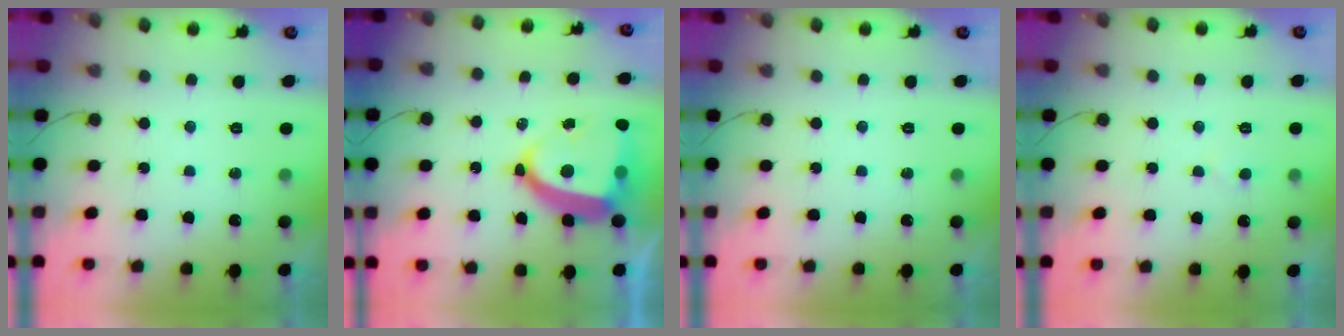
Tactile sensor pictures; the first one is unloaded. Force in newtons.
{"total": 14.4, "press": 14.3, "slide": 1.6}
{"total": 0.0}
{"total": 2.5, "press": 2.4, "slide": 0.3}